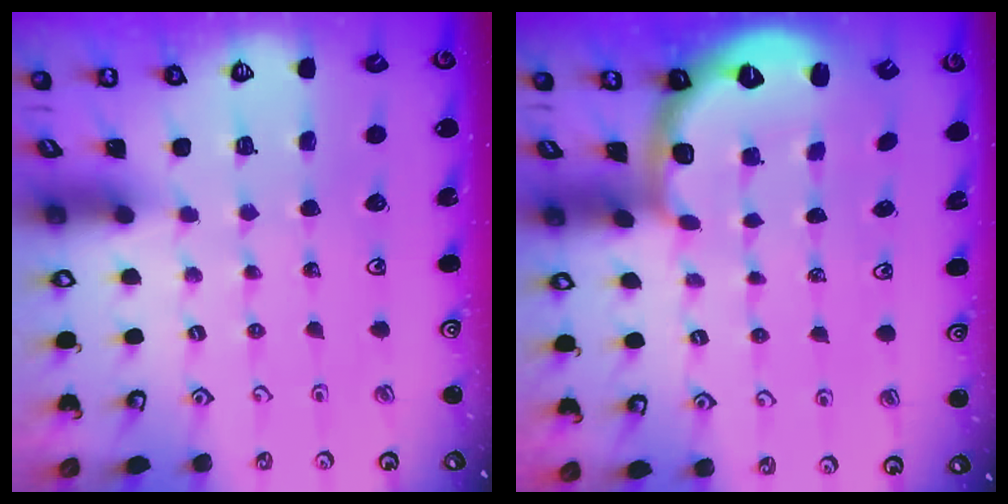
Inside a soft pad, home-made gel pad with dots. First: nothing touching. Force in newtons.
{"total": 2.6, "press": 1.6, "slide": 2.1}